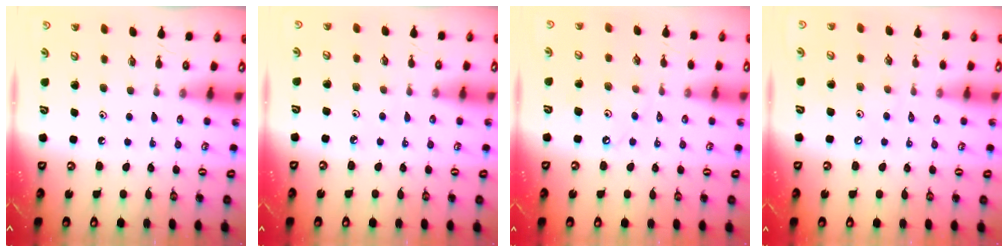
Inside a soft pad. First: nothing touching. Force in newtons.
{"total": 3.0, "press": 3.0, "slide": 0.5}
{"total": 4.6, "press": 4.5, "slide": 0.6}
{"total": 2.6, "press": 2.6, "slide": 0.4}